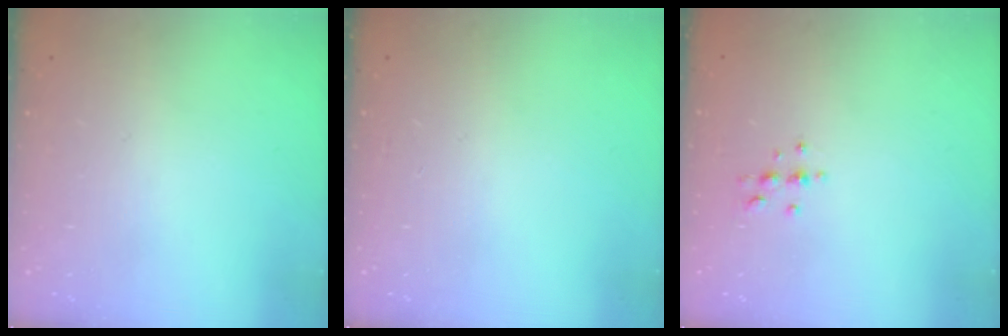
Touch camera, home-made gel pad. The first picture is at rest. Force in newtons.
{"total": 0.0}
{"total": 4.9, "press": 4.9, "slide": 0.6}